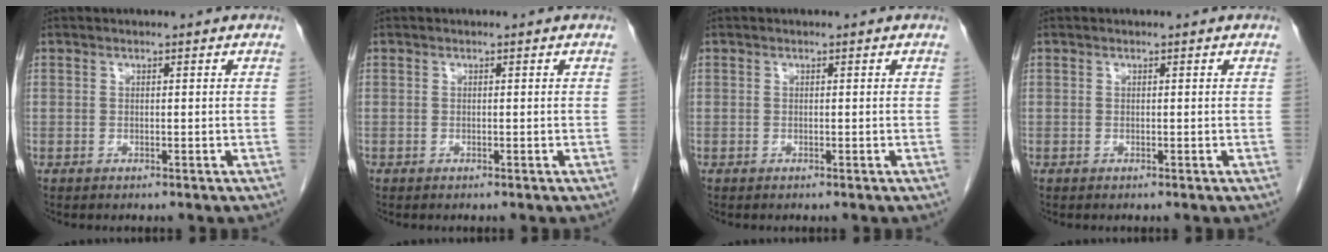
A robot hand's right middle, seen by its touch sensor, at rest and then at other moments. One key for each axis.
{"total": 0.0}
{"total": 0.0}
{"total": 0.0}